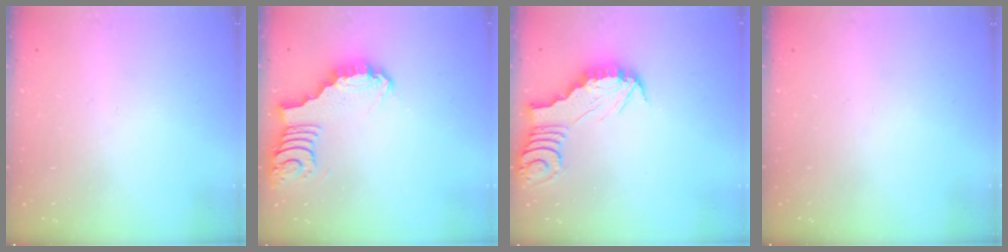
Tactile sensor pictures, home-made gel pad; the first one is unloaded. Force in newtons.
{"total": 3.6, "press": 3.6, "slide": 0.1}
{"total": 3.0, "press": 3.0, "slide": 0.3}
{"total": 0.0}